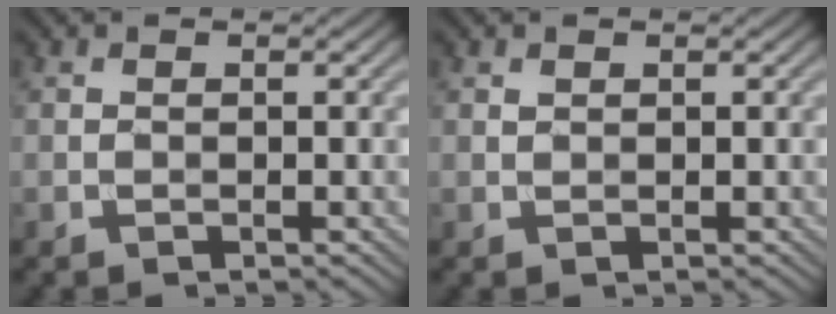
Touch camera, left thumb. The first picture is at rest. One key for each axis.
{"total": 0.6, "fx": 0.5, "fy": 0.3, "fz": 0.1, "tx": -0.005, "ty": 0.001, "tz": 0.011}